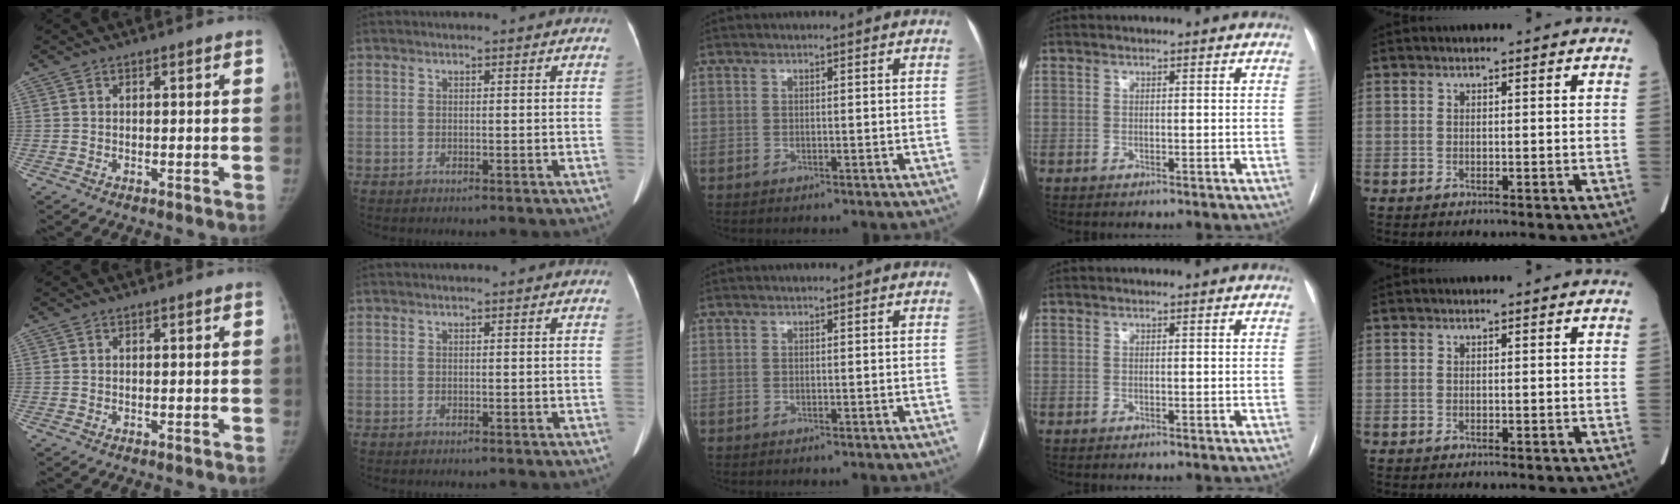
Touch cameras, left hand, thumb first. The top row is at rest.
{}